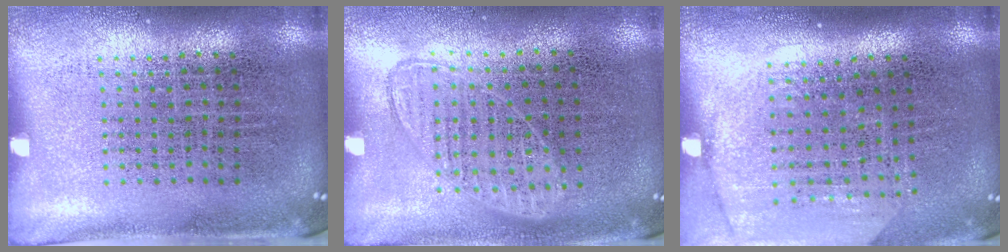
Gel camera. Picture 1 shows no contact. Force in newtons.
{"total": 0.9, "press": 0.8, "slide": 0.3}
{"total": 1.8, "press": 1.5, "slide": 0.9}